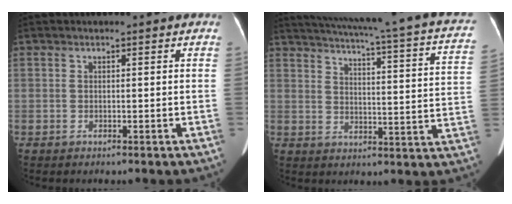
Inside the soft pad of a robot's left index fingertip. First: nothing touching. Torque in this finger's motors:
{"motor_torque": [-0.68, -0.70, -0.30, 0.02]}